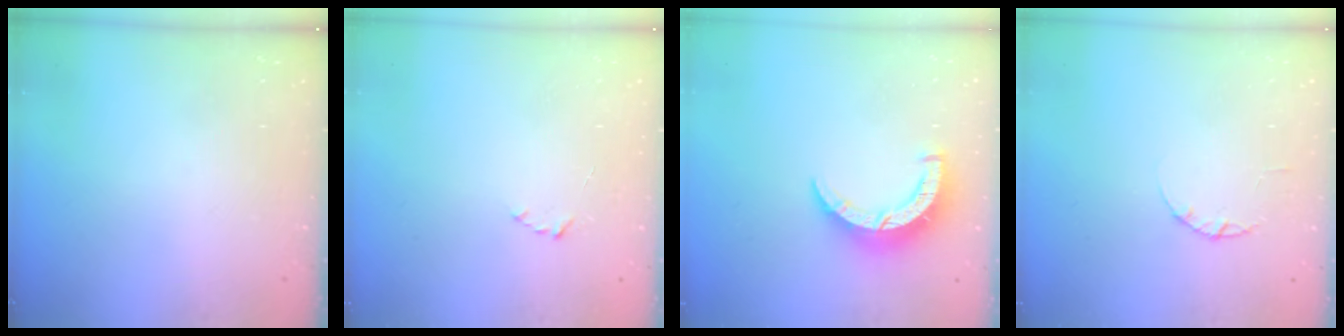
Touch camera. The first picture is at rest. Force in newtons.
{"total": 2.2, "press": 2.1, "slide": 0.3}
{"total": 8.0, "press": 8.0, "slide": 0.3}
{"total": 1.7, "press": 1.7, "slide": 0.3}